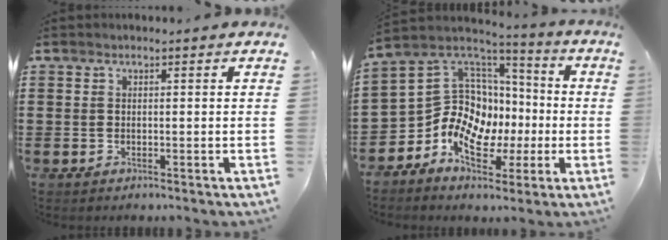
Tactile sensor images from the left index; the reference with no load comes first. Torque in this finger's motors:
{"motor_torque": [1.32, 0.82, 1.05, 0.21]}